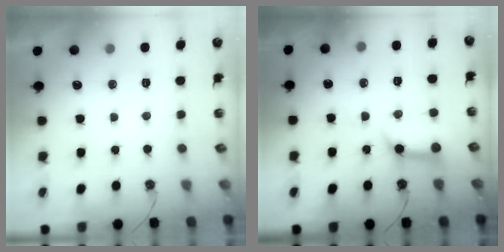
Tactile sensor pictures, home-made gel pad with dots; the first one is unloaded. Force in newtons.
{"total": 12.5, "press": 12.5, "slide": 1.2}